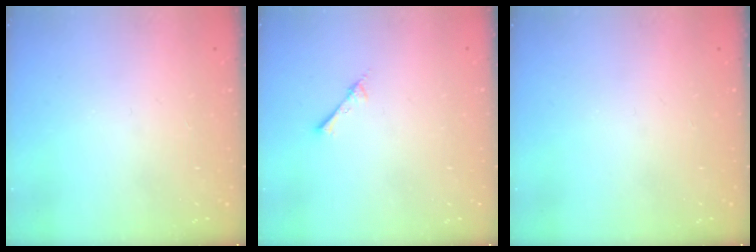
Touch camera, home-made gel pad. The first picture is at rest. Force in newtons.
{"total": 2.8, "press": 2.8, "slide": 0.3}
{"total": 0.0}